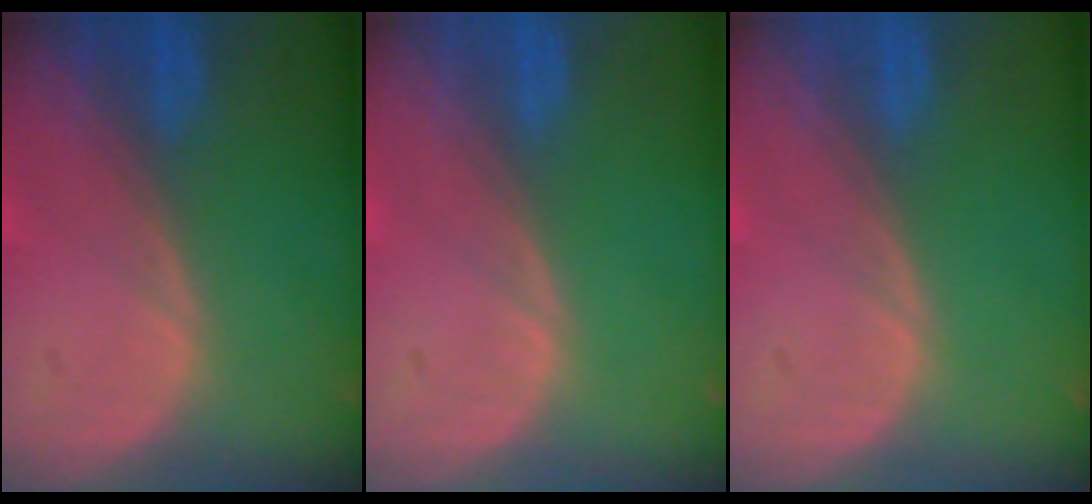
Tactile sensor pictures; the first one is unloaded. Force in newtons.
{"total": 0.0}
{"total": 0.0}